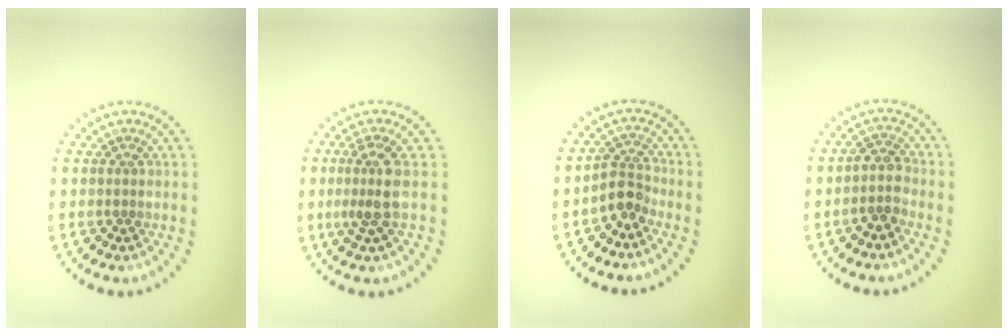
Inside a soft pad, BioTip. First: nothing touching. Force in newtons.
{"total": 2.6, "press": 1.9, "slide": 1.8}
{"total": 2.3, "press": 1.8, "slide": 1.5}
{"total": 2.2, "press": 1.8, "slide": 1.2}